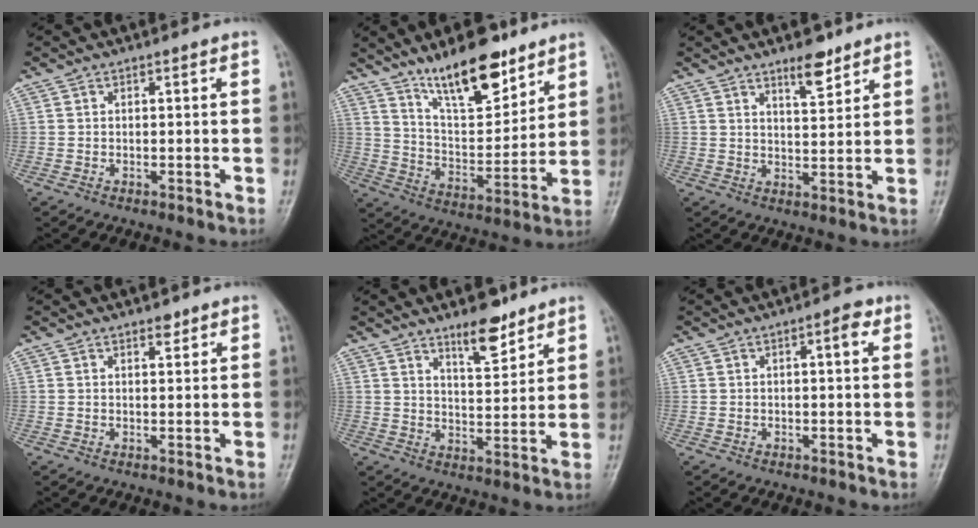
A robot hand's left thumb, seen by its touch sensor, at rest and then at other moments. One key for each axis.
{"total": 15.8, "fx": 11.4, "fy": 5.6, "fz": 9.4, "tx": -0.119, "ty": -0.074, "tz": 0.202}
{"total": 5.7, "fx": 4.2, "fy": 1.8, "fz": 3.4, "tx": -0.040, "ty": -0.031, "tz": 0.067}
{"total": 1.9, "fx": 1.3, "fy": 0.8, "fz": 1.0, "tx": -0.006, "ty": -0.007, "tz": 0.018}
{"total": 7.9, "fx": 5.8, "fy": 2.6, "fz": 4.7, "tx": -0.055, "ty": -0.044, "tz": 0.093}
{"total": 3.0, "fx": 1.1, "fy": 0.9, "fz": 2.6, "tx": -0.035, "ty": 0.003, "tz": 0.013}